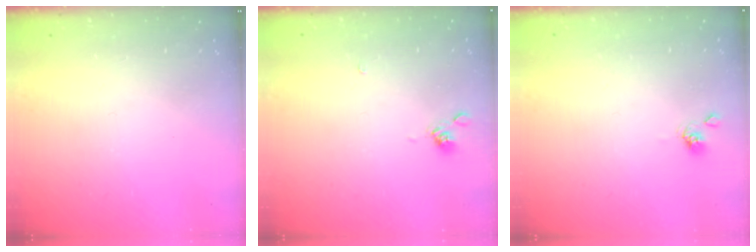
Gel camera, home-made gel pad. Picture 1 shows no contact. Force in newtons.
{"total": 4.3, "press": 4.3, "slide": 0.3}
{"total": 2.0, "press": 1.9, "slide": 0.3}